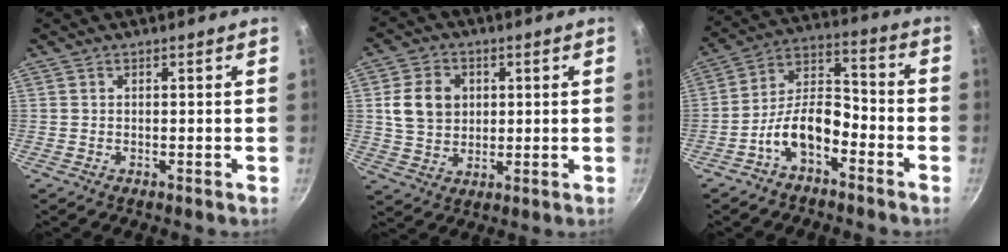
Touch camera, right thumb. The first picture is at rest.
{"total": 9.4, "force": [1.8, 7.6, 5.2], "torque": [-0.072, 0.000, 0.030]}
{"total": 10.7, "force": [-5.6, 5.6, 7.3], "torque": [-0.111, 0.068, -0.114]}